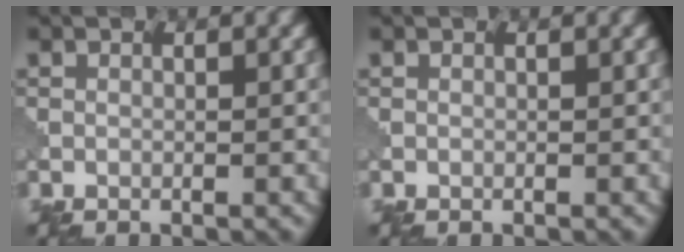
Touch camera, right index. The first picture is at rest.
{"total": 0.0}